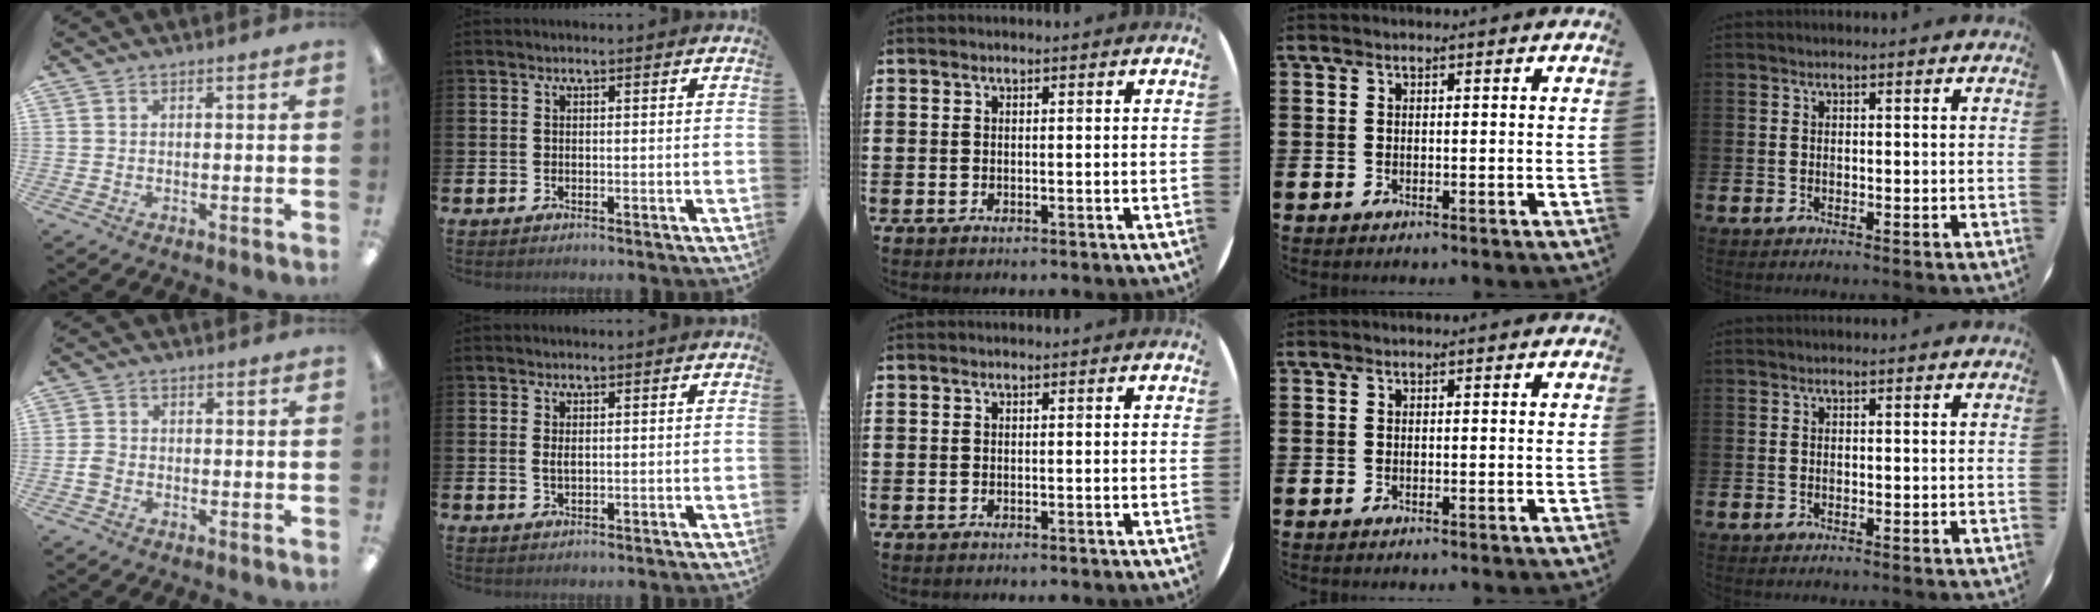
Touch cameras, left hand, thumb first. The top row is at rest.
{"thumb": {"total": 2.5, "force": [-1.0, 1.9, 1.4], "torque": [-0.022, 0.007, -0.017]}, "index": {"total": 1.1, "force": [0.5, 0.4, 0.8], "torque": [-0.005, -0.002, 0.006]}}